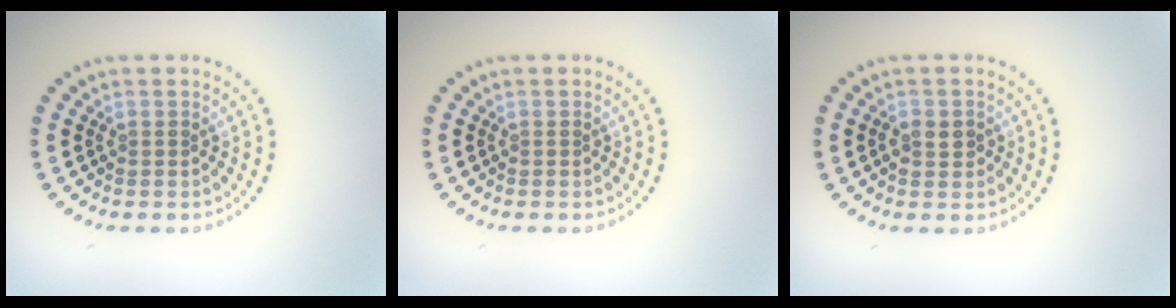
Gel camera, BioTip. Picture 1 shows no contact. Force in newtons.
{"total": 0.0}
{"total": 1.8, "press": 1.8, "slide": 0.3}